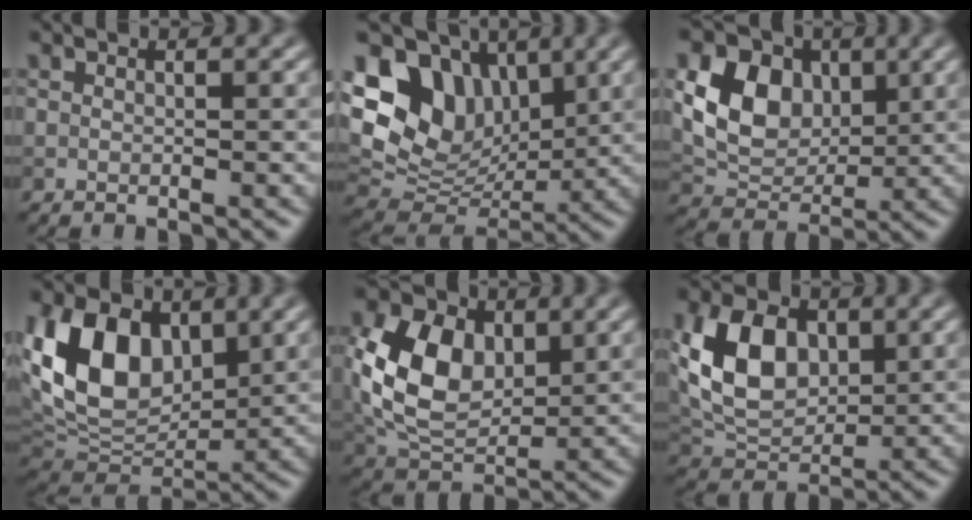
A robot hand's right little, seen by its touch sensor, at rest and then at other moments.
{"total": 11.9, "force": [4.5, 8.8, 6.7], "torque": [-0.135, 0.023, 0.083]}
{"total": 7.6, "force": [1.8, 5.7, 4.7], "torque": [-0.093, -0.002, 0.032]}
{"total": 12.1, "force": [3.1, 8.2, 8.4], "torque": [-0.185, 0.004, 0.052]}
{"total": 9.7, "force": [1.5, 6.6, 6.9], "torque": [-0.157, 0.002, 0.024]}
{"total": 8.4, "force": [1.5, 5.7, 6.0], "torque": [-0.128, 0.003, 0.029]}